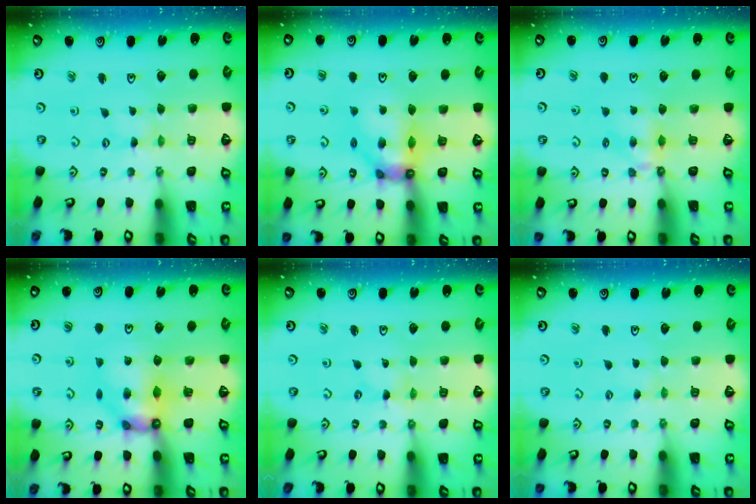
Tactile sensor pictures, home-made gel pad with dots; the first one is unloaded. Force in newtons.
{"total": 10.5, "press": 10.4, "slide": 1.2}
{"total": 4.6, "press": 4.5, "slide": 0.8}
{"total": 8.8, "press": 8.8, "slide": 0.7}
{"total": 0.0}
{"total": 0.6, "press": 0.6, "slide": 0.2}